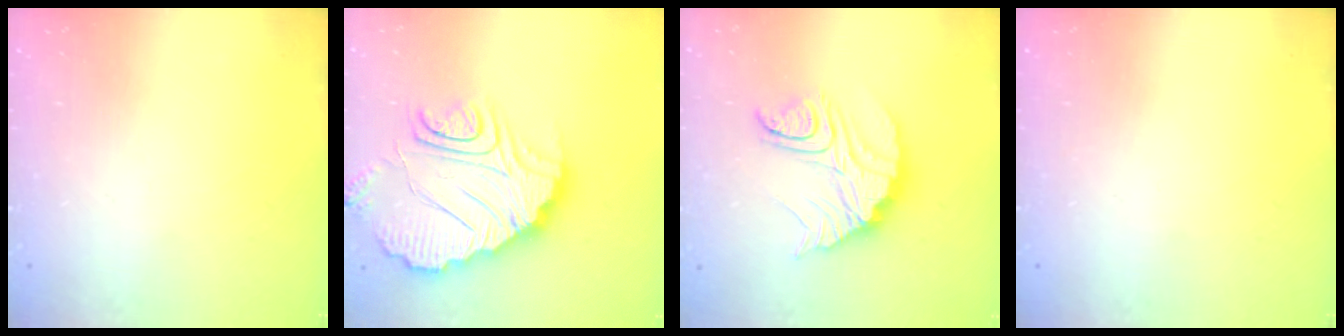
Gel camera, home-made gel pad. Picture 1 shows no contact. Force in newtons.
{"total": 16.8, "press": 16.7, "slide": 1.6}
{"total": 14.7, "press": 14.6, "slide": 1.4}
{"total": 0.0}